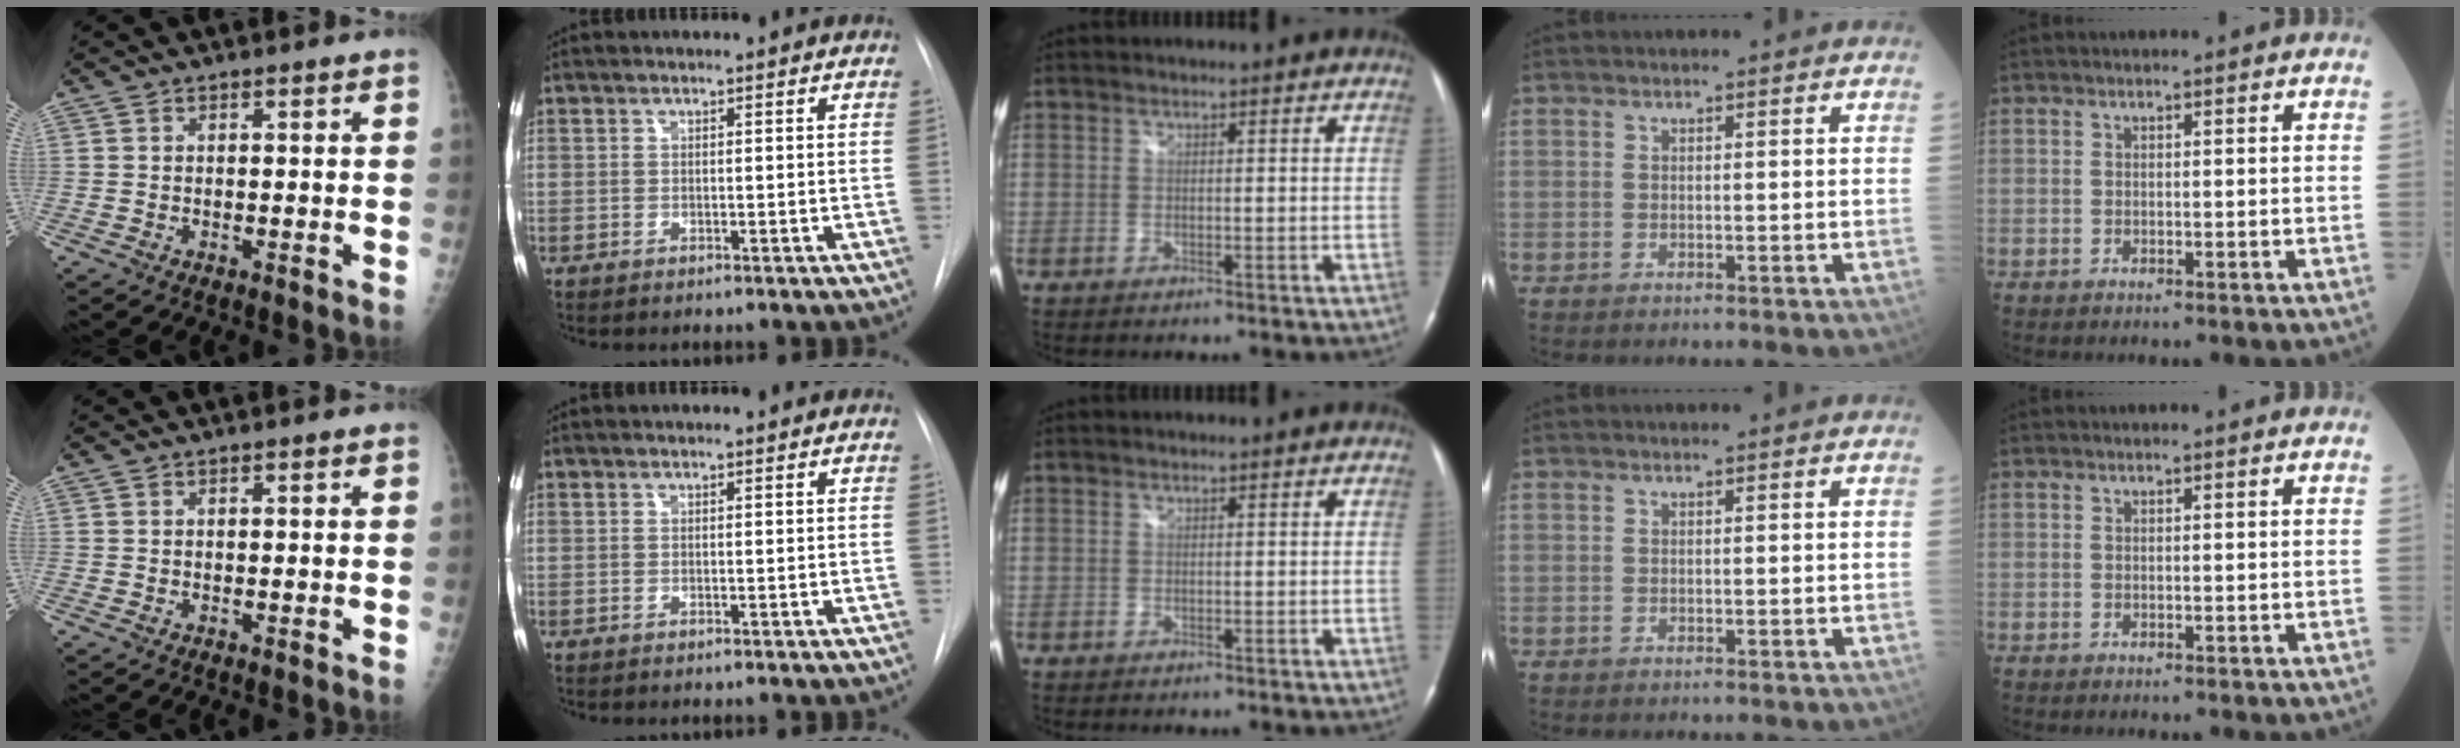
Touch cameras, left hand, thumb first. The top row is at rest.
{}